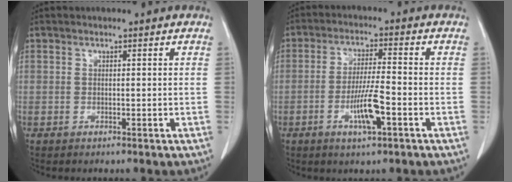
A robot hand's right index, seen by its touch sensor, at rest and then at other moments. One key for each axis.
{"total": 7.0, "fx": -2.7, "fy": 0.6, "fz": 6.5, "tx": -0.124, "ty": -0.005, "tz": -0.048}